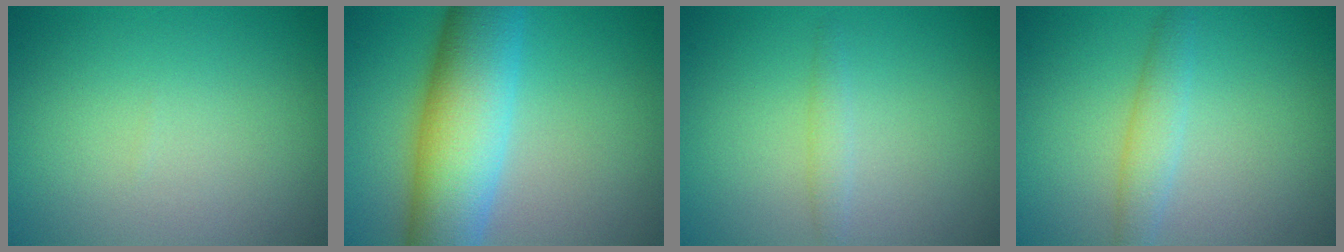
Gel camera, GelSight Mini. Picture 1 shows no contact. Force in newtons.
{"total": 9.8, "press": 9.8, "slide": 0.2}
{"total": 1.1, "press": 1.1, "slide": 0.0}
{"total": 2.2, "press": 2.2, "slide": 0.0}